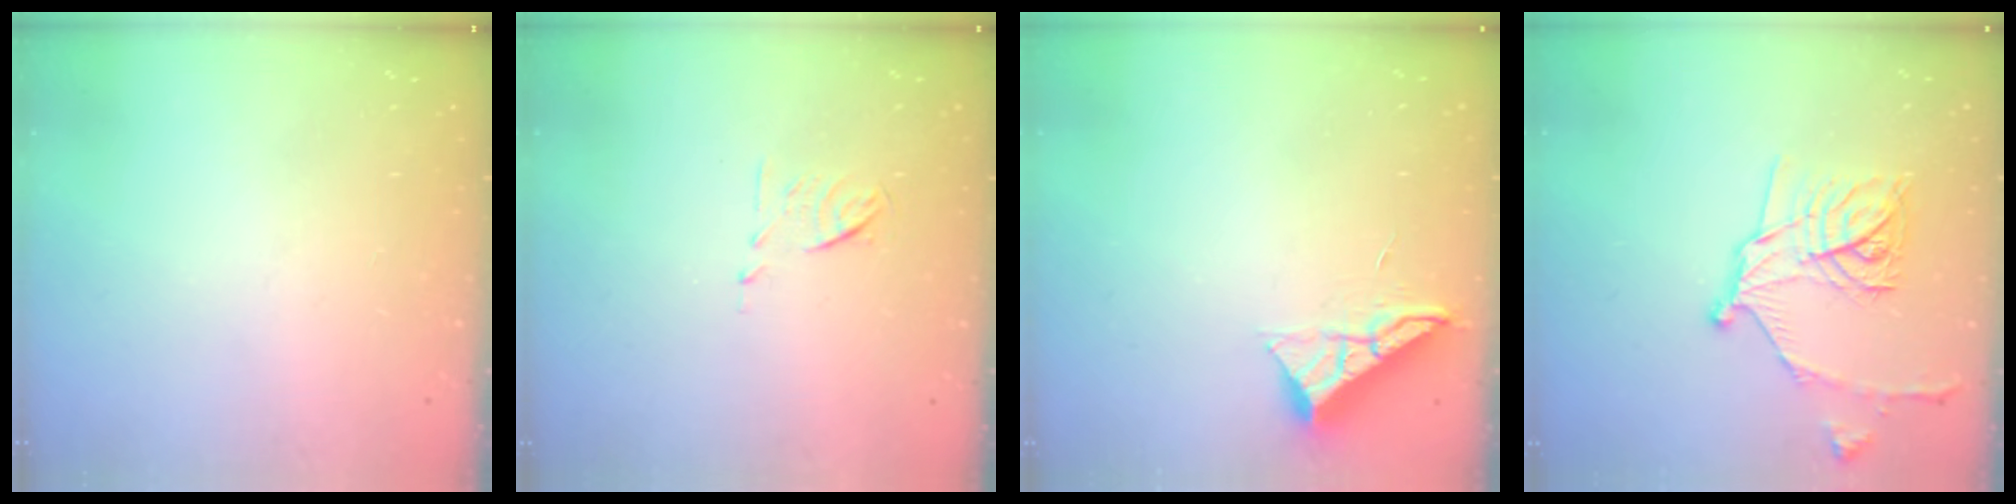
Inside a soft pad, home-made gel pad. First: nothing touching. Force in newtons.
{"total": 5.5, "press": 5.4, "slide": 1.1}
{"total": 7.1, "press": 7.1, "slide": 0.4}
{"total": 16.7, "press": 16.6, "slide": 0.6}